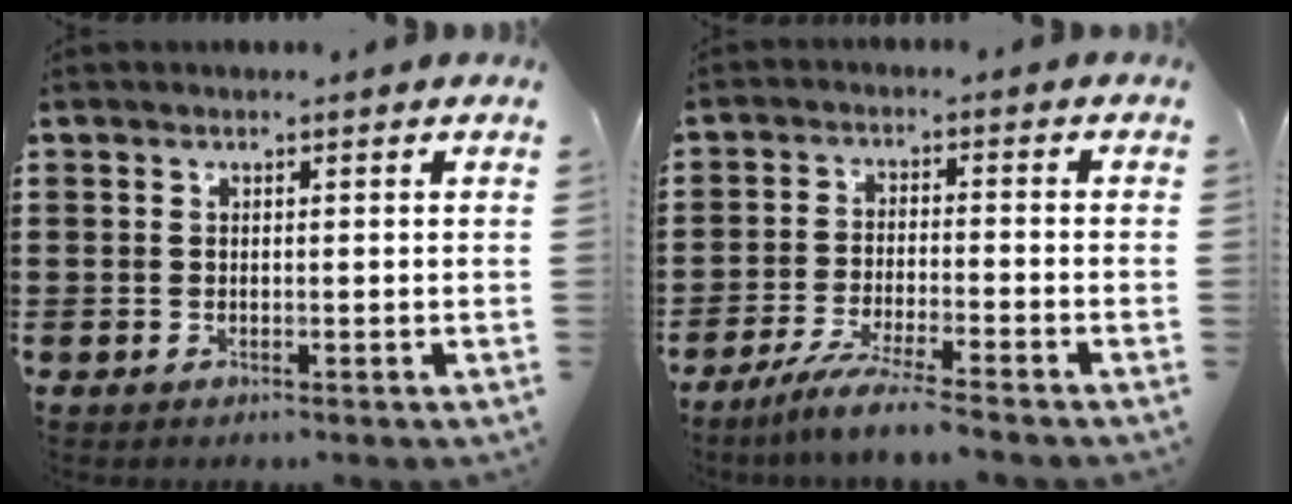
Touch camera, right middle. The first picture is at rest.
{"total": 5.4, "force": [-4.7, -0.5, 2.7], "torque": [-0.063, -0.020, -0.090]}